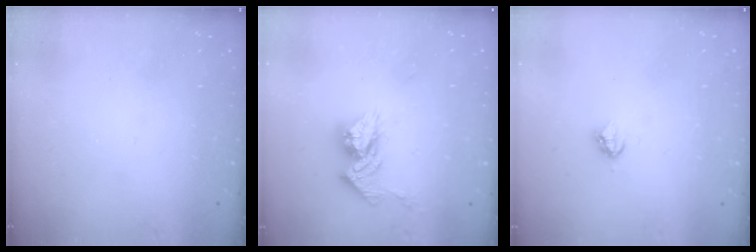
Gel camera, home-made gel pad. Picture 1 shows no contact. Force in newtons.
{"total": 11.5, "press": 11.4, "slide": 1.0}
{"total": 3.7, "press": 3.6, "slide": 0.5}